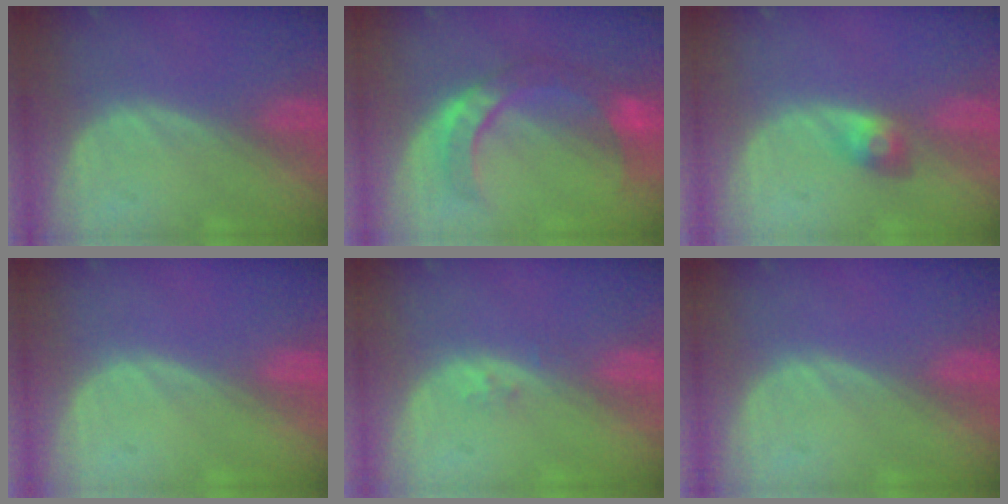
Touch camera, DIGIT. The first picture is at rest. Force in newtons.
{"total": 8.2, "press": 7.6, "slide": 3.1}
{"total": 2.8, "press": 2.6, "slide": 1.1}
{"total": 0.0}
{"total": 1.1, "press": 0.8, "slide": 0.7}
{"total": 0.0}